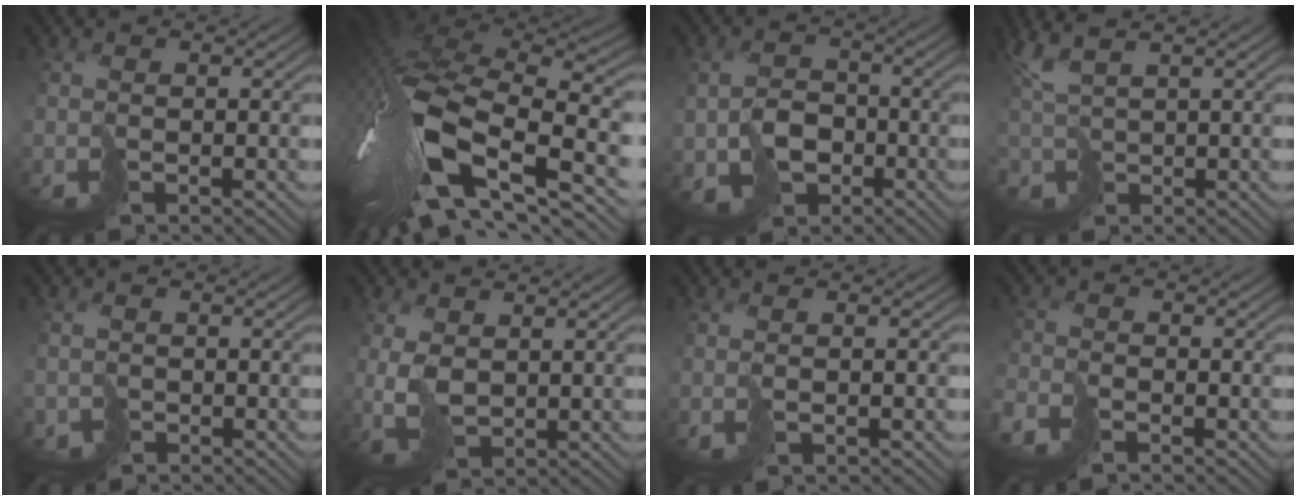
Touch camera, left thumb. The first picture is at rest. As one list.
[{"total": 16.4, "force": [-2.5, 9.1, 13.5], "torque": [-0.308, -0.036, -0.022]}, {"total": 3.9, "force": [-1.1, 3.6, 0.9], "torque": [-0.020, -0.005, -0.017]}, {"total": 3.4, "force": [3.0, 0.9, 1.3], "torque": [-0.043, 0.007, 0.062]}, {"total": 1.8, "force": [-0.3, 0.1, -1.8], "torque": [0.042, -0.001, -0.002]}, {"total": 3.0, "force": [1.2, 2.0, 1.8], "torque": [-0.062, 0.000, 0.033]}, {"total": 1.1, "force": [0.4, 0.3, 1.0], "torque": [-0.010, 0.001, 0.008]}, {"total": 3.2, "force": [-2.6, 1.5, 1.2], "torque": [-0.034, -0.013, -0.061]}]